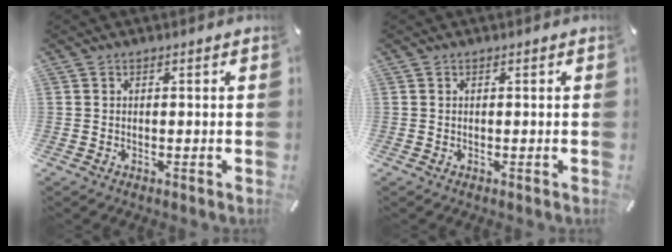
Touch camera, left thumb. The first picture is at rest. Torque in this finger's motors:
{"motor_torque": [0.00, 0.00, -0.04, 0.03, 0.00]}